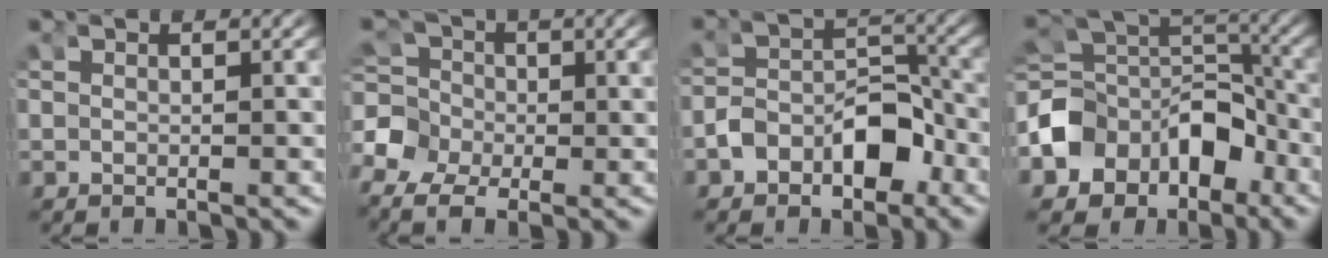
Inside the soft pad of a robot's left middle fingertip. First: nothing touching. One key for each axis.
{"total": 6.3, "fx": -1.4, "fy": 5.4, "fz": 2.9, "tx": -0.064, "ty": -0.023, "tz": -0.025}
{"total": 4.0, "fx": -2.1, "fy": 2.6, "fz": 2.1, "tx": -0.030, "ty": 0.001, "tz": -0.033}
{"total": 7.8, "fx": -2.7, "fy": 6.4, "fz": 3.5, "tx": -0.086, "ty": -0.026, "tz": -0.037}